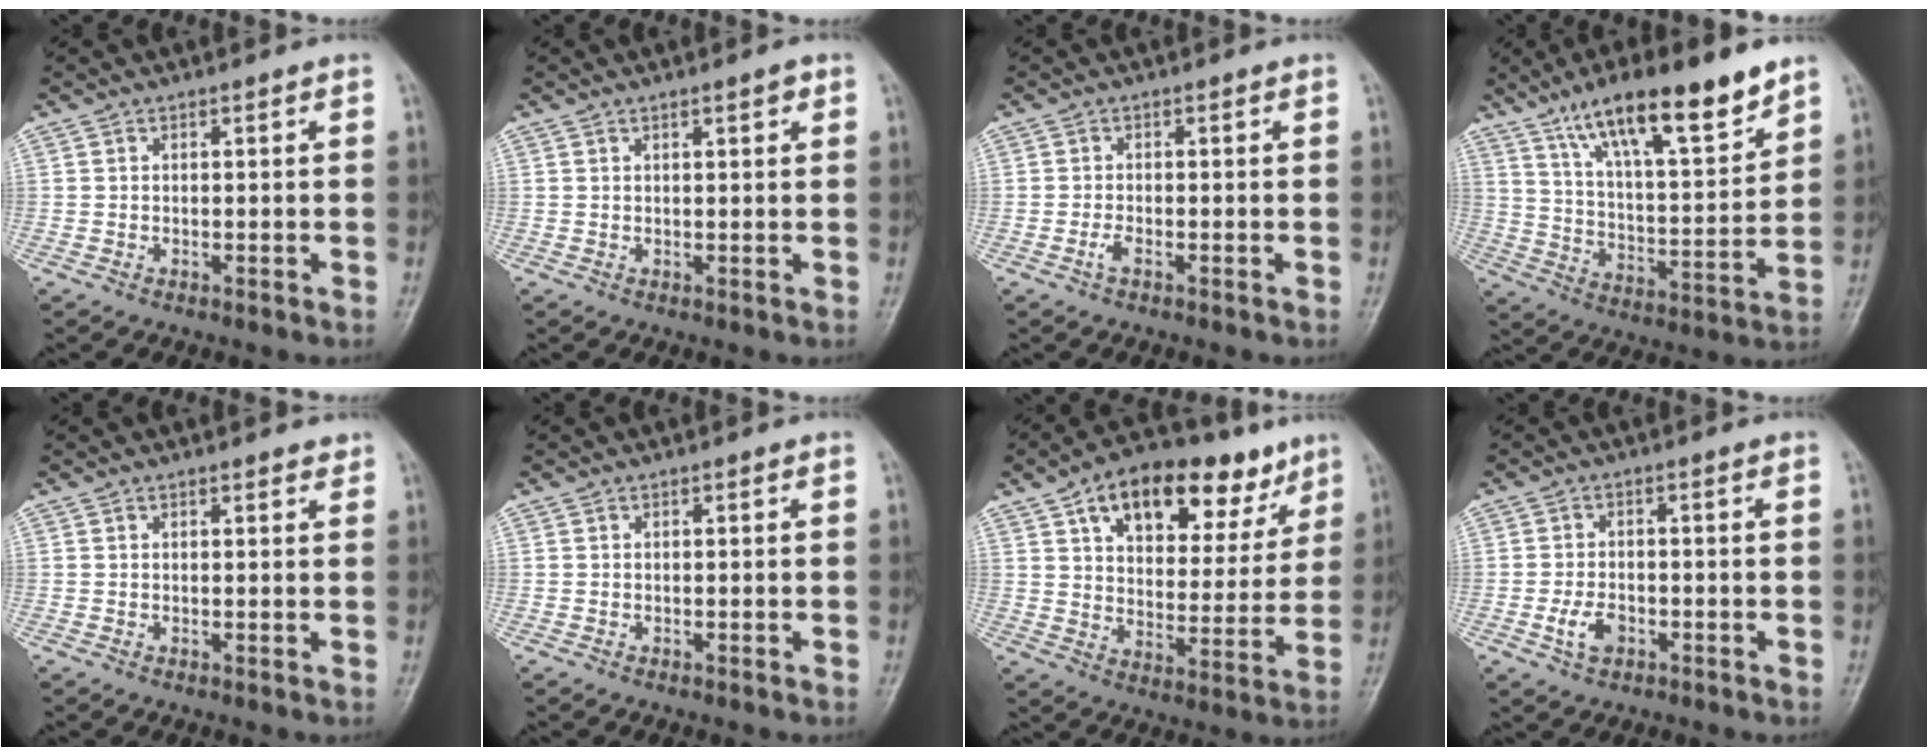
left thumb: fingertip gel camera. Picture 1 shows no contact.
{"total": 1.7, "force": [1.0, 0.4, 1.3], "torque": [-0.018, -0.002, 0.013]}
{"total": 1.4, "force": [-0.7, 0.5, 1.1], "torque": [-0.027, 0.002, -0.014]}
{"total": 18.7, "force": [12.4, 4.6, 13.2], "torque": [-0.193, -0.053, 0.216]}
{"total": 1.5, "force": [1.3, 0.5, 0.6], "torque": [-0.004, -0.004, 0.014]}
{"total": 0.0}
{"total": 21.1, "force": [11.8, 11.4, 13.3], "torque": [-0.152, -0.017, 0.180]}
{"total": 4.0, "force": [-1.5, 2.5, 2.7], "torque": [-0.052, 0.008, -0.028]}